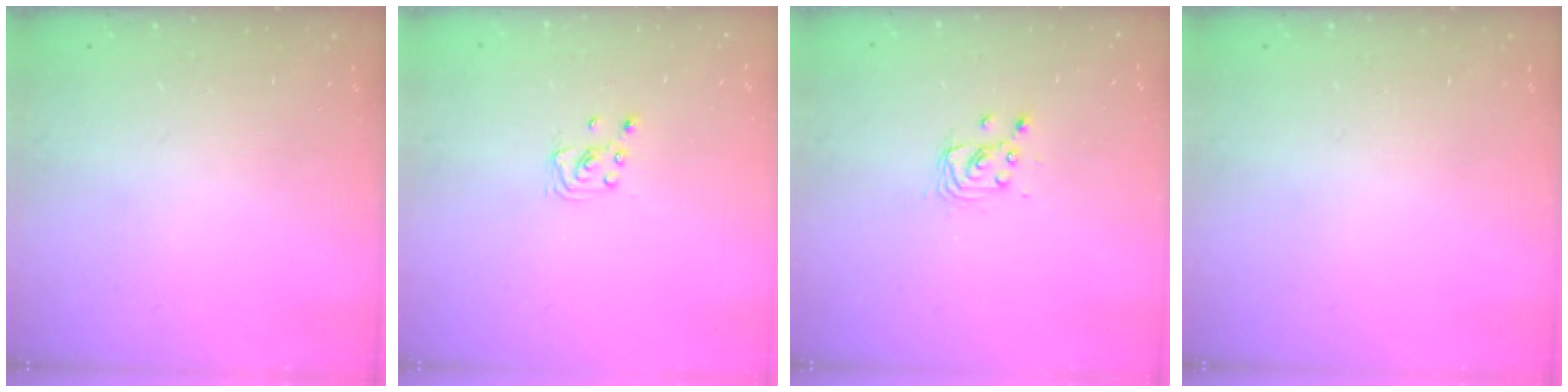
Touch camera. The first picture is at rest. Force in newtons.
{"total": 2.1, "press": 2.1, "slide": 0.2}
{"total": 2.8, "press": 2.8, "slide": 0.2}
{"total": 0.0}